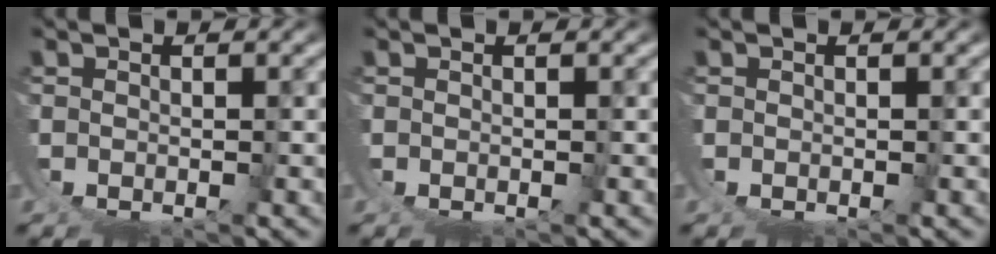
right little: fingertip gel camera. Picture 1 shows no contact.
{"total": 0.0}
{"total": 0.0}